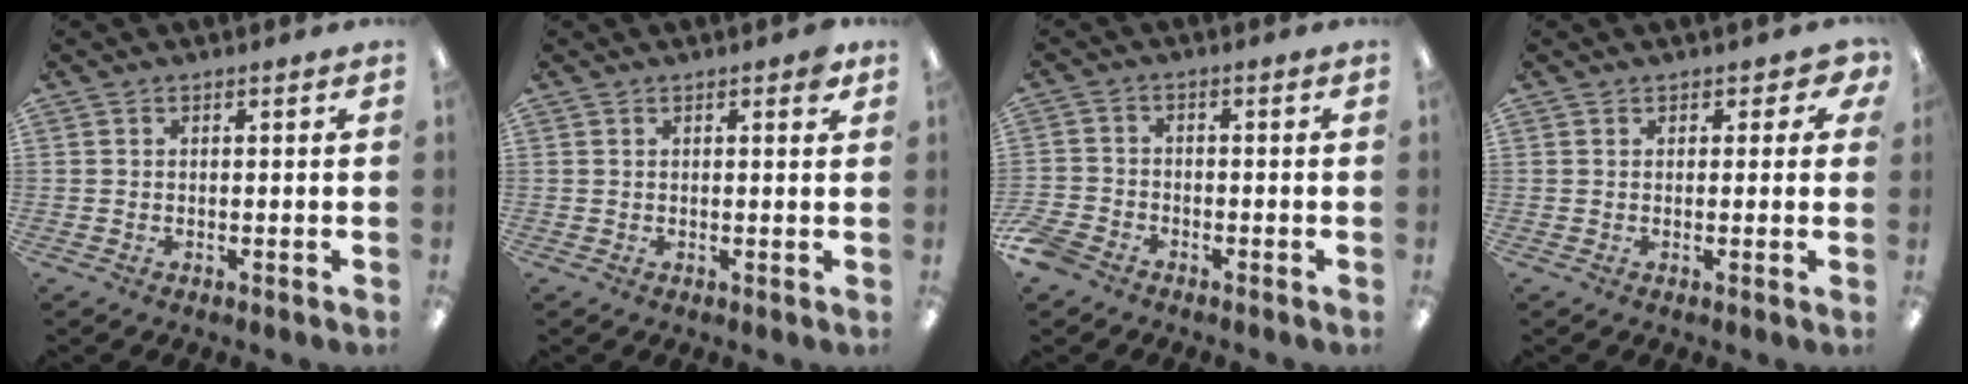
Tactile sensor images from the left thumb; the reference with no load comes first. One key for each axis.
{"total": 1.6, "fx": 0.9, "fy": 0.6, "fz": 1.2, "tx": -0.009, "ty": -0.004, "tz": 0.013}
{"total": 4.4, "fx": -3.4, "fy": 2.2, "fz": 1.6, "tx": -0.040, "ty": 0.013, "tz": -0.068}
{"total": 2.6, "fx": 1.3, "fy": 1.9, "fz": 1.2, "tx": -0.008, "ty": 0.001, "tz": 0.022}